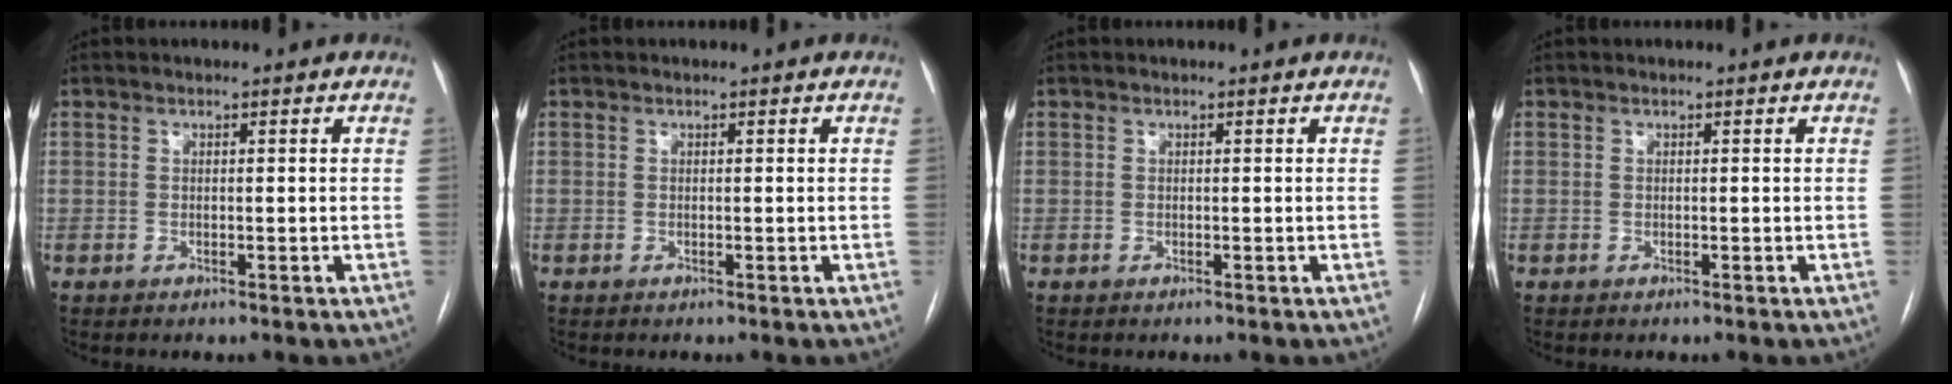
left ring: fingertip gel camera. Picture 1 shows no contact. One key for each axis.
{"total": 0.0}
{"total": 0.0}
{"total": 0.0}